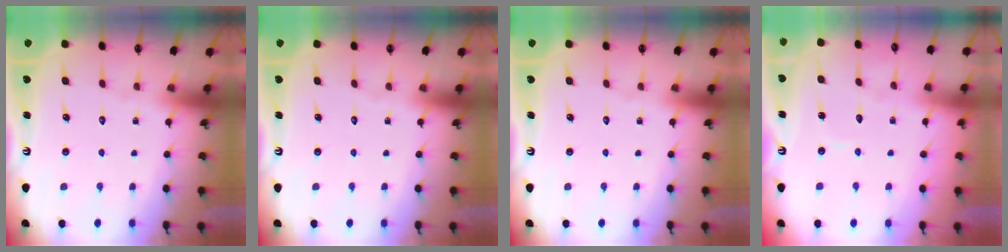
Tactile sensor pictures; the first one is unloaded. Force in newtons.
{"total": 0.0}
{"total": 0.0}
{"total": 4.1, "press": 4.1, "slide": 0.4}